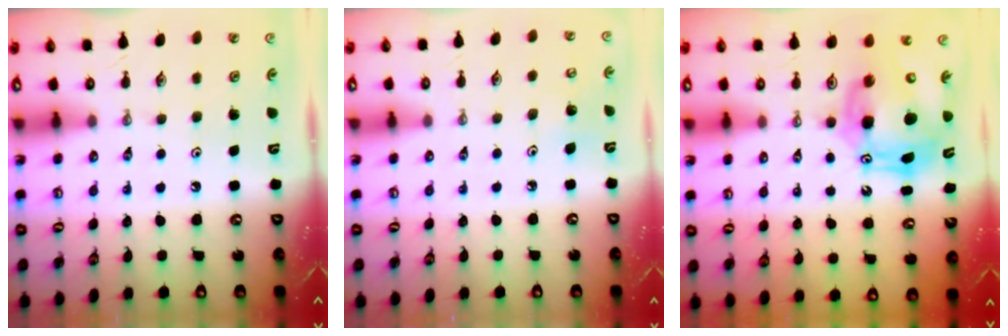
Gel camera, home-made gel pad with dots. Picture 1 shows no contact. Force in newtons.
{"total": 5.5, "press": 5.4, "slide": 1.1}
{"total": 13.1, "press": 13.0, "slide": 2.1}